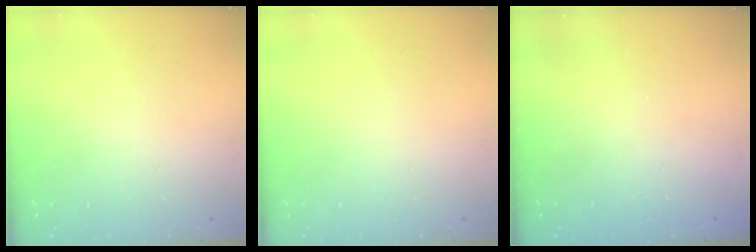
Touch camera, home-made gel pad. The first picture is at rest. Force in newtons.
{"total": 0.0}
{"total": 2.3, "press": 2.2, "slide": 0.7}